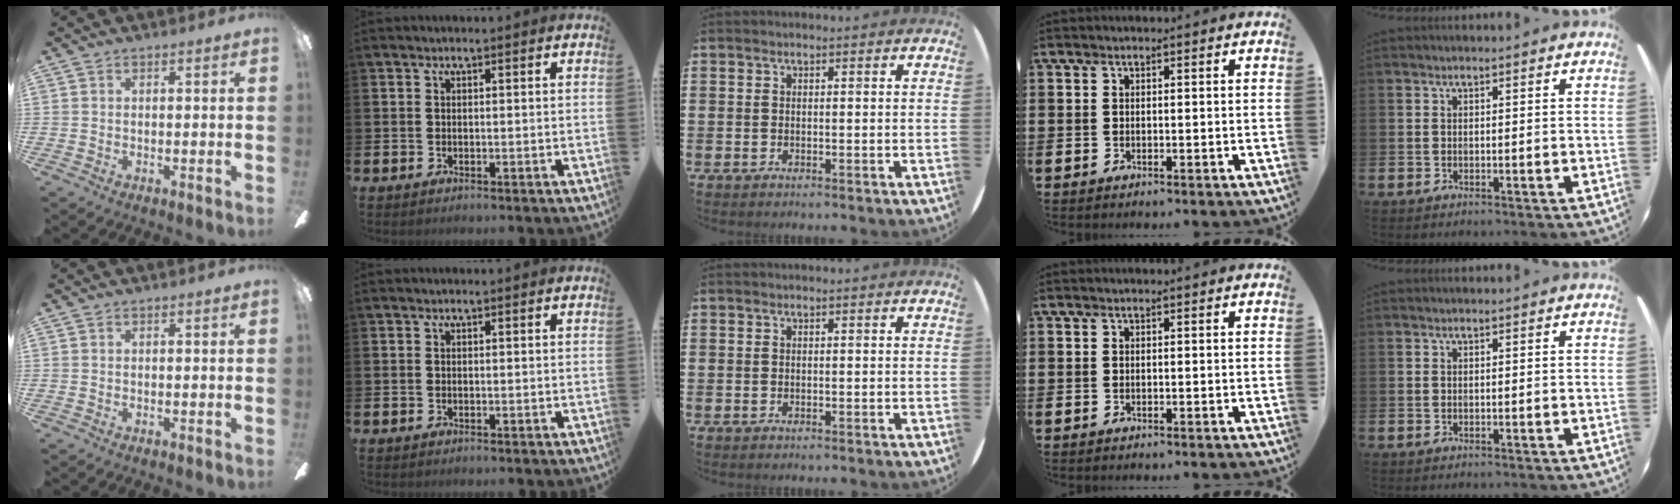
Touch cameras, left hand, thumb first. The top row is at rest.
{}